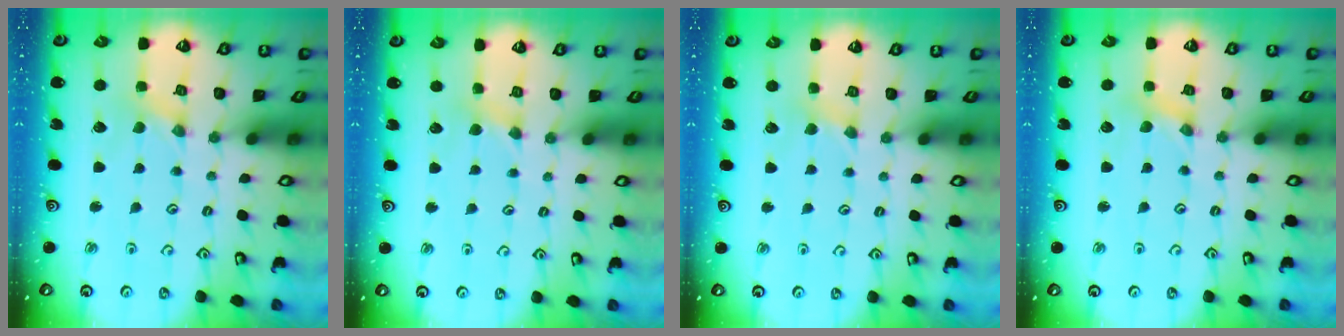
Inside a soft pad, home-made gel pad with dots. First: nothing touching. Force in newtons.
{"total": 2.5, "press": 2.5, "slide": 0.4}
{"total": 3.0, "press": 2.9, "slide": 0.5}
{"total": 1.4, "press": 1.4, "slide": 0.2}